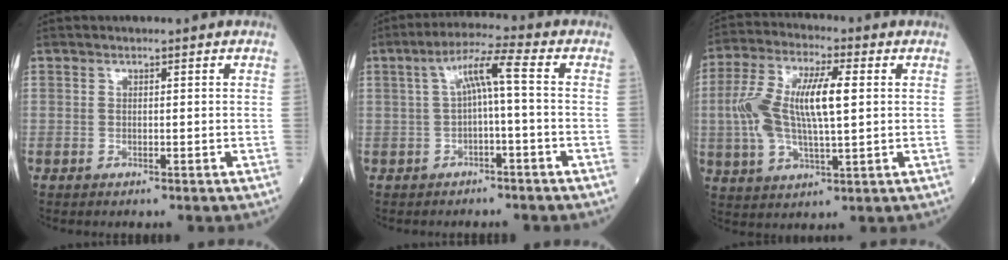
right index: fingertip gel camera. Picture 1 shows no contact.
{"total": 5.8, "force": [0.1, 0.3, 5.8], "torque": [-0.104, 0.029, 0.004]}
{"total": 13.1, "force": [1.2, 3.9, 12.4], "torque": [-0.260, 0.022, 0.024]}